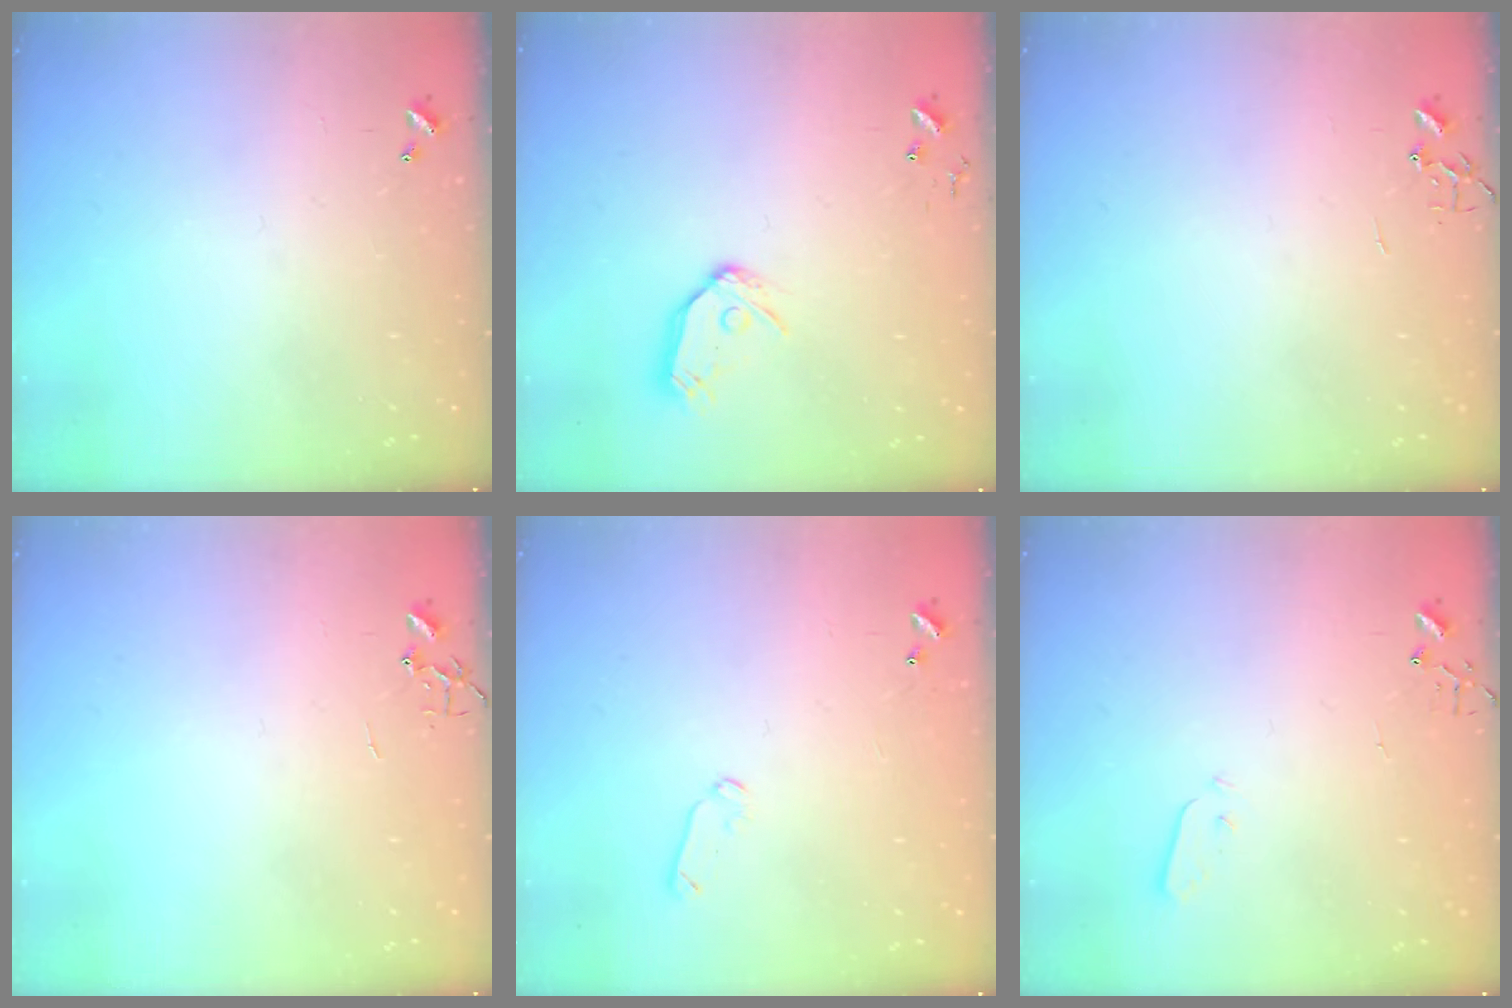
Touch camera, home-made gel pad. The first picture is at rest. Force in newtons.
{"total": 9.6, "press": 9.6, "slide": 1.0}
{"total": 0.0}
{"total": 0.0}
{"total": 5.2, "press": 5.1, "slide": 1.0}
{"total": 2.5, "press": 2.5, "slide": 0.4}